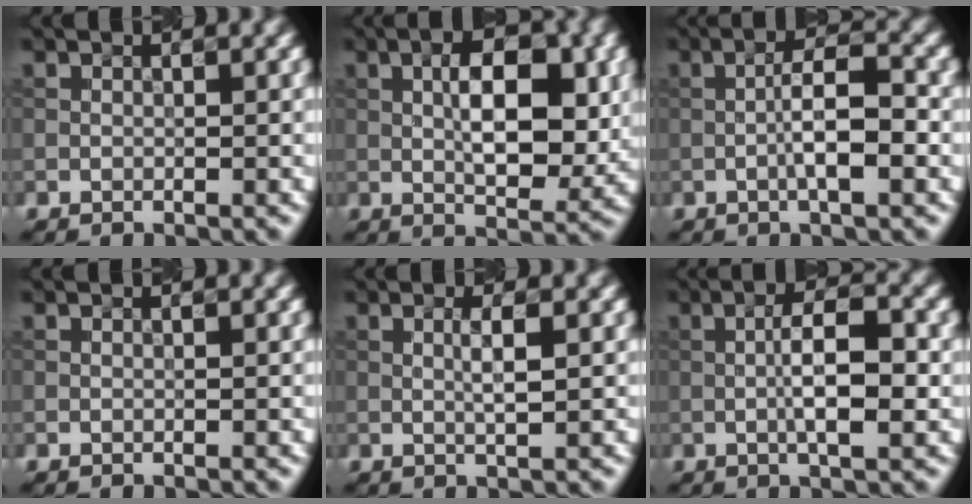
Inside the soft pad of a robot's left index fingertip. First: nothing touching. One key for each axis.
{"total": 7.1, "fx": 0.7, "fy": 3.0, "fz": 6.4, "tx": -0.096, "ty": -0.001, "tz": 0.012}
{"total": 4.4, "fx": -1.0, "fy": 0.9, "fz": 4.2, "tx": -0.074, "ty": 0.010, "tz": -0.021}
{"total": 0.0}
{"total": 1.9, "fx": 0.2, "fy": 0.3, "fz": 1.9, "tx": -0.034, "ty": 0.006, "tz": 0.001}
{"total": 5.2, "fx": -0.4, "fy": 1.3, "fz": 5.0, "tx": -0.090, "ty": 0.008, "tz": -0.011}